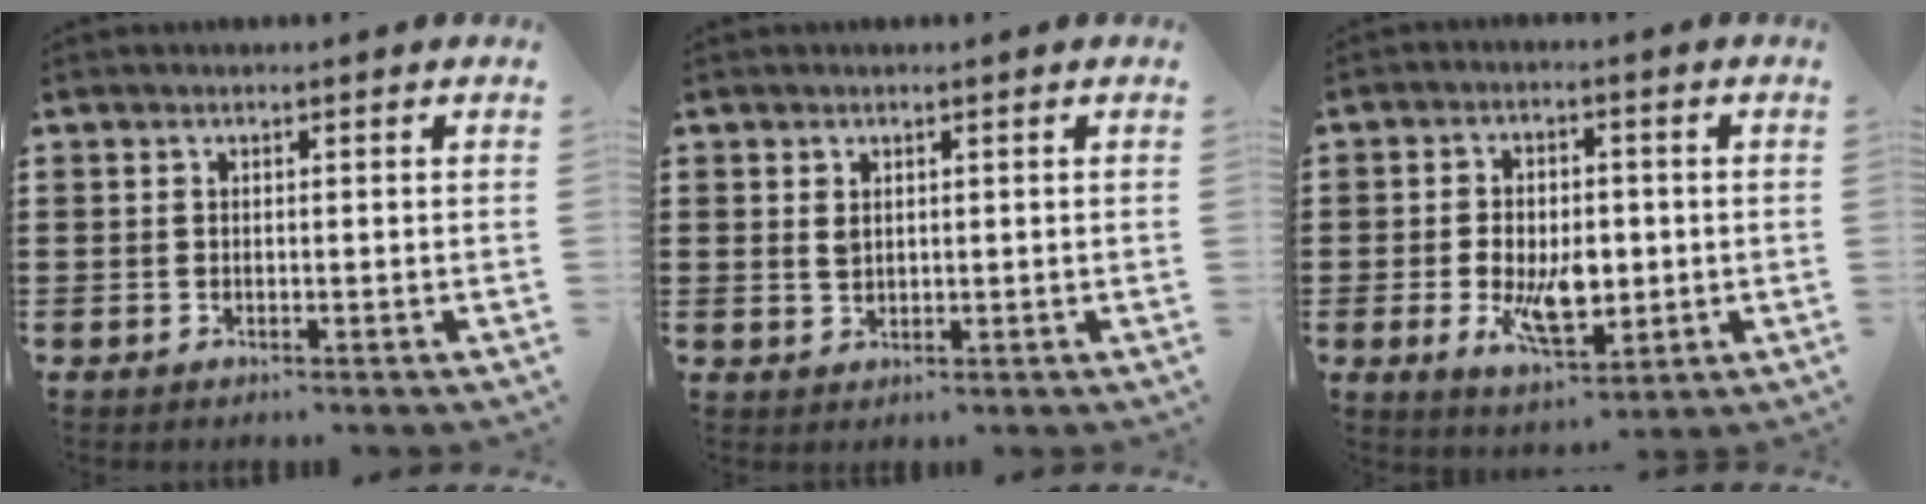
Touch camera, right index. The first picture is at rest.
{"total": 1.7, "force": [0.9, 1.1, 1.0], "torque": [-0.023, 0.004, 0.016]}
{"total": 8.0, "force": [-1.0, 4.5, 6.6], "torque": [-0.118, -0.005, -0.027]}